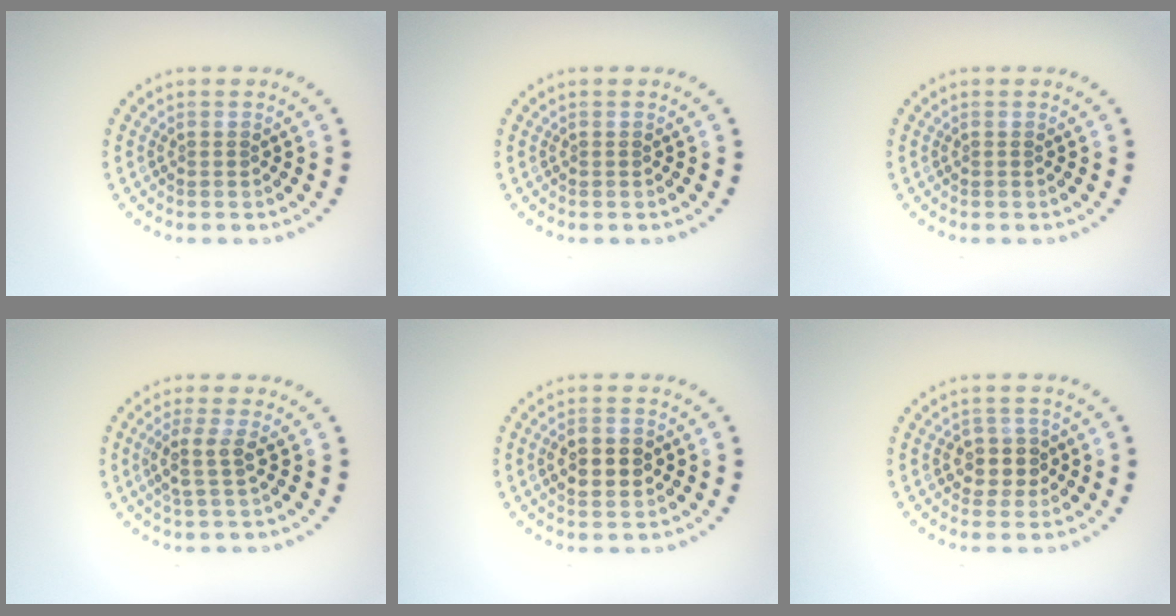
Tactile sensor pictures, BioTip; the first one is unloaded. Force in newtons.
{"total": 0.0}
{"total": 0.0}
{"total": 2.3, "press": 1.8, "slide": 1.5}
{"total": 3.9, "press": 3.9, "slide": 0.2}
{"total": 2.6, "press": 2.3, "slide": 1.1}